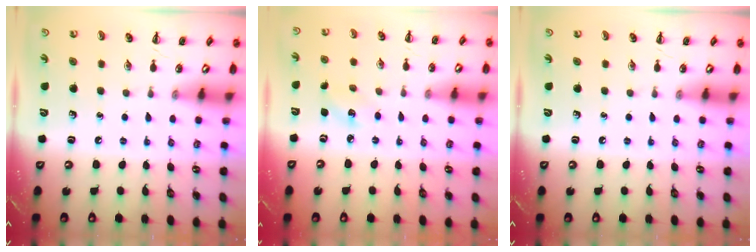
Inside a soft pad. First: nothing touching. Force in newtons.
{"total": 3.6, "press": 3.5, "slide": 0.8}
{"total": 0.0}